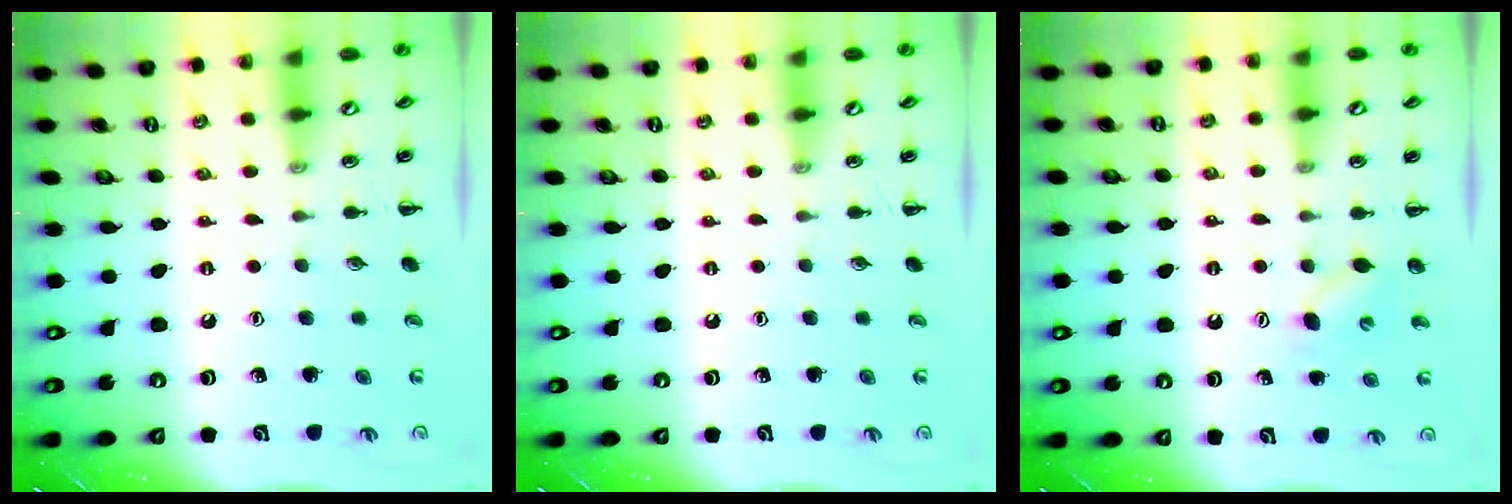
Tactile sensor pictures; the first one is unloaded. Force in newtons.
{"total": 0.0}
{"total": 5.4, "press": 5.3, "slide": 1.1}